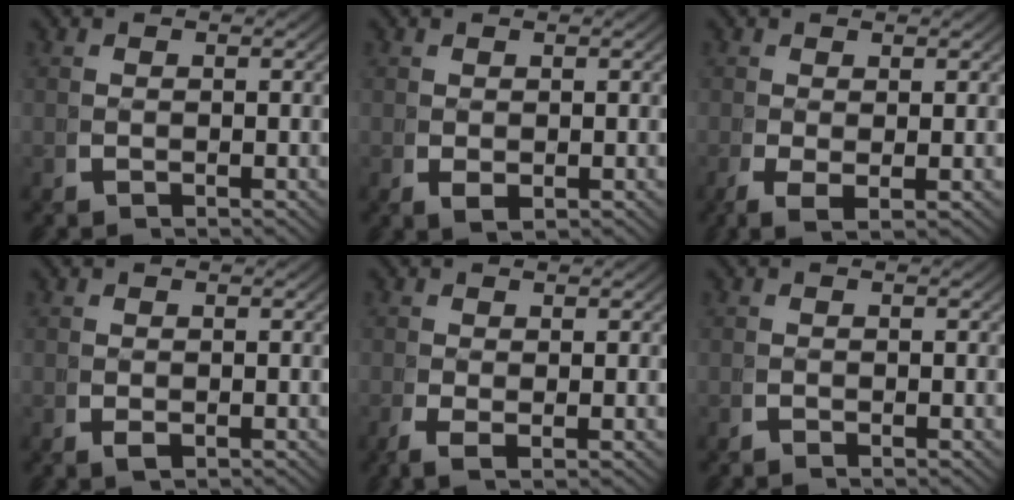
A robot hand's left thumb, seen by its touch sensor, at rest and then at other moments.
{"total": 1.0, "force": [0.1, 0.7, 0.8], "torque": [-0.024, -0.012, 0.015]}
{"total": 1.9, "force": [-0.2, 0.7, 1.7], "torque": [-0.037, -0.015, 0.005]}
{"total": 0.8, "force": [-0.1, 0.6, 0.6], "torque": [-0.021, -0.009, 0.006]}
{"total": 1.3, "force": [0.0, 0.3, 1.3], "torque": [-0.030, -0.011, 0.005]}
{"total": 0.0}